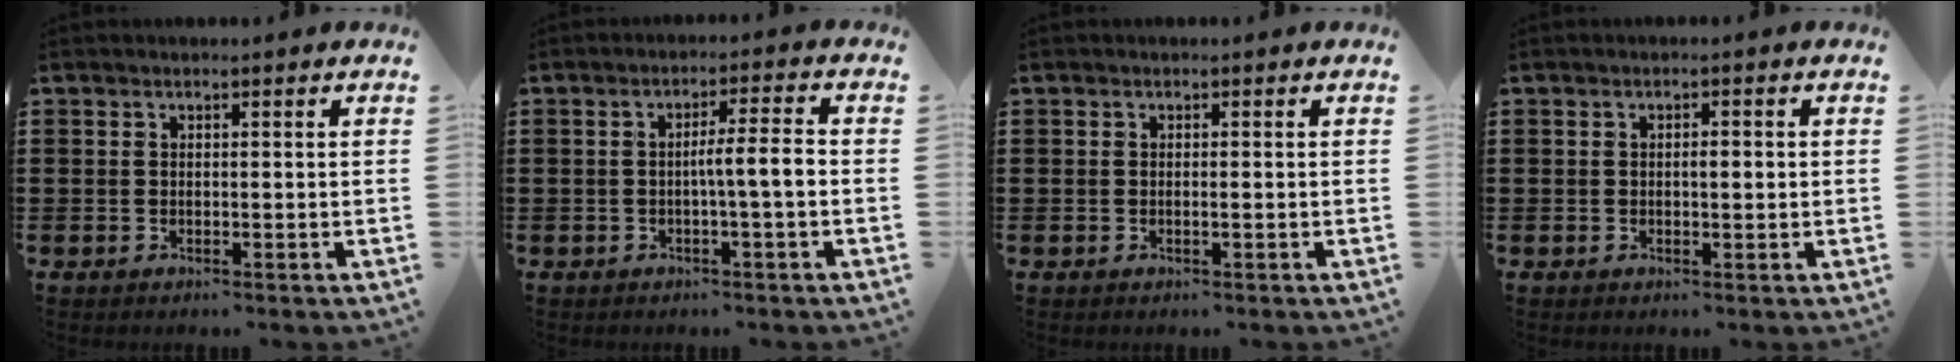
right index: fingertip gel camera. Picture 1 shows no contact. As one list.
[{"total": 4.6, "force": [-0.7, 0.2, 4.5], "torque": [-0.081, 0.001, -0.016]}, {"total": 0.5, "force": [-0.2, 0.0, 0.5], "torque": [-0.008, -0.003, -0.003]}, {"total": 1.6, "force": [0.0, 0.8, 1.4], "torque": [-0.026, 0.005, -0.002]}]